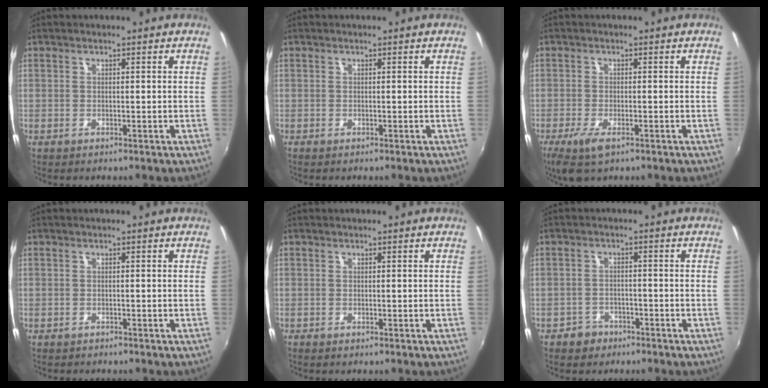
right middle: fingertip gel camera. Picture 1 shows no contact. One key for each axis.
{"total": 0.0}
{"total": 5.0, "fx": -2.8, "fy": 1.8, "fz": 3.7, "tx": -0.084, "ty": -0.019, "tz": -0.051}
{"total": 0.9, "fx": -0.9, "fy": 0.3, "fz": 0.0, "tx": -0.004, "ty": -0.002, "tz": -0.014}
{"total": 0.0}
{"total": 3.8, "fx": -2.7, "fy": 2.6, "fz": 0.4, "tx": -0.023, "ty": 0.008, "tz": -0.044}